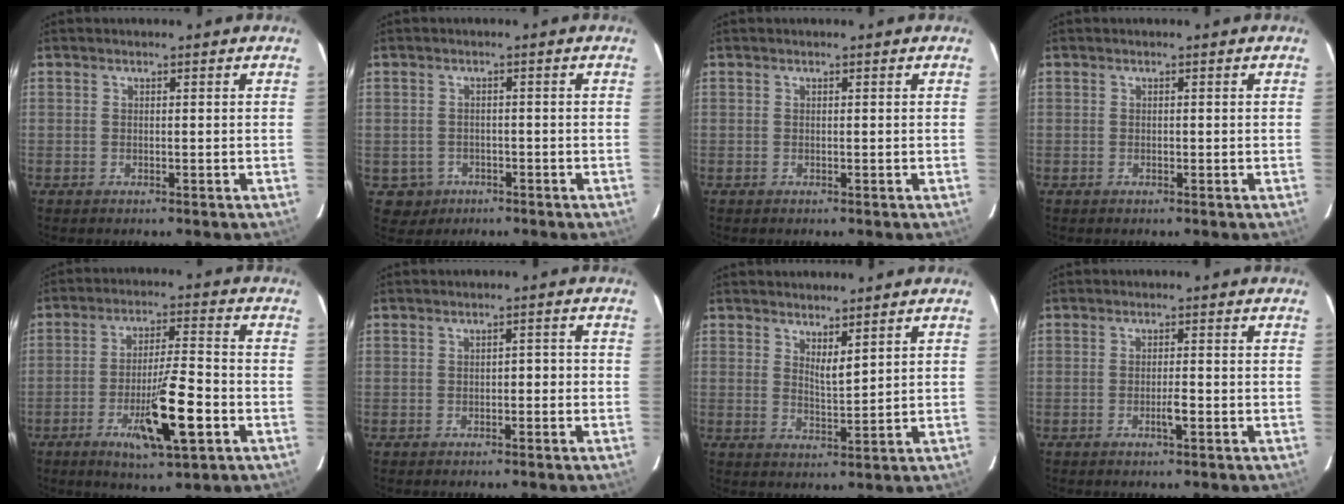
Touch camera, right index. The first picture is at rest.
{"total": 3.6, "force": [-1.4, 3.3, 0.1], "torque": [0.001, 0.010, -0.017]}
{"total": 0.0}
{"total": 0.0}
{"total": 11.6, "force": [-4.4, 1.3, 10.7], "torque": [-0.183, -0.012, -0.070]}
{"total": 1.6, "force": [-0.5, 0.8, 1.3], "torque": [-0.017, 0.010, -0.007]}
{"total": 2.8, "force": [2.0, 0.4, 2.0], "torque": [-0.039, -0.016, 0.042]}
{"total": 1.9, "force": [-0.8, 0.1, 1.7], "torque": [-0.030, -0.001, -0.013]}